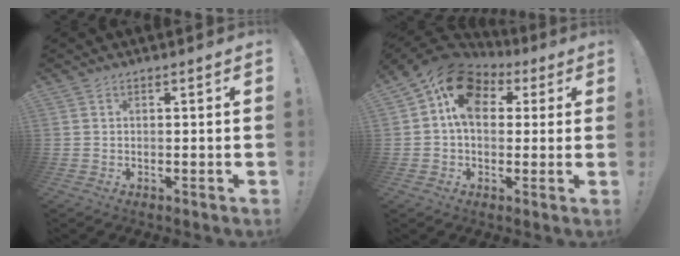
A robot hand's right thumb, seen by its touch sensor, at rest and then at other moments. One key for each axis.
{"total": 14.2, "fx": 4.7, "fy": 10.1, "fz": 8.8, "tx": -0.143, "ty": -0.004, "tz": 0.093}